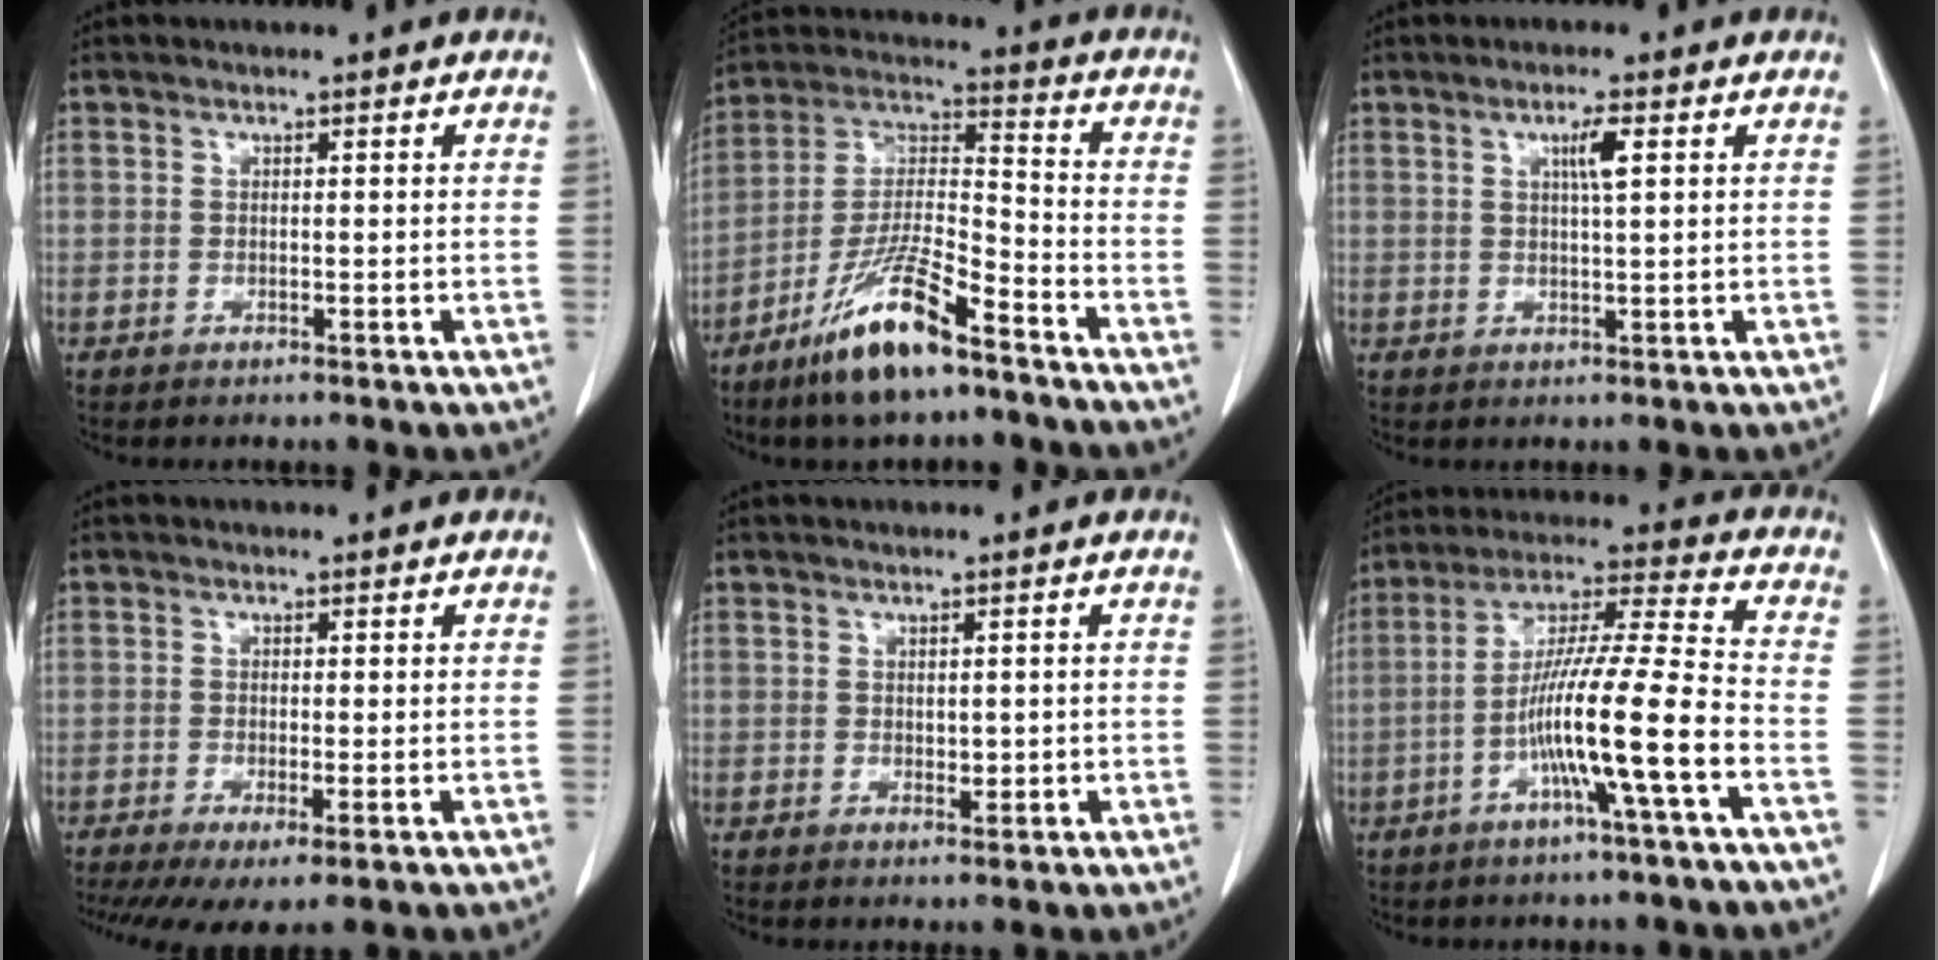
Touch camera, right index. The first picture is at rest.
{"total": 14.4, "force": [-9.5, 2.4, 10.5], "torque": [-0.214, -0.014, -0.177]}
{"total": 3.1, "force": [1.1, 0.0, 2.9], "torque": [-0.051, -0.001, 0.018]}
{"total": 6.3, "force": [-3.5, 1.5, 5.0], "torque": [-0.082, -0.019, -0.058]}
{"total": 1.8, "force": [0.1, 1.0, 1.5], "torque": [-0.021, -0.004, 0.006]}
{"total": 13.9, "force": [-4.7, -0.9, 13.1], "torque": [-0.240, 0.004, -0.092]}